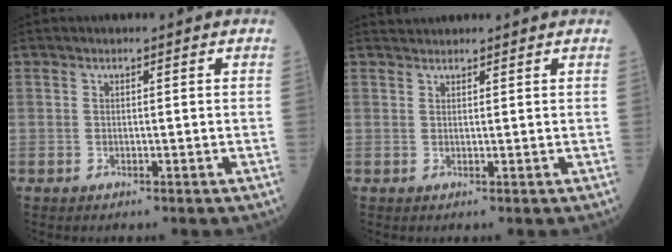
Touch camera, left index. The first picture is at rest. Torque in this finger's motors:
{"motor_torque": [0.01, -0.59, 0.07, 0.04]}